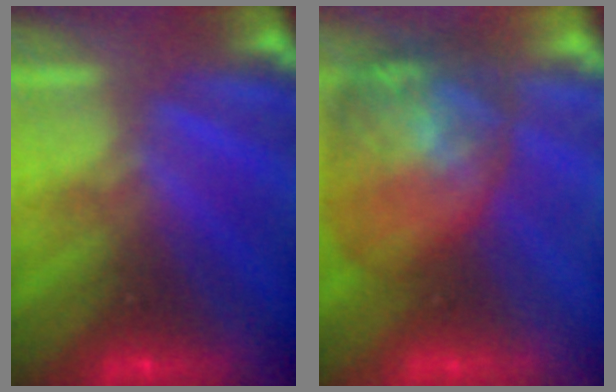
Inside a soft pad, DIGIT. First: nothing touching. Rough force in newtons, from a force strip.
{"total": 6.9}